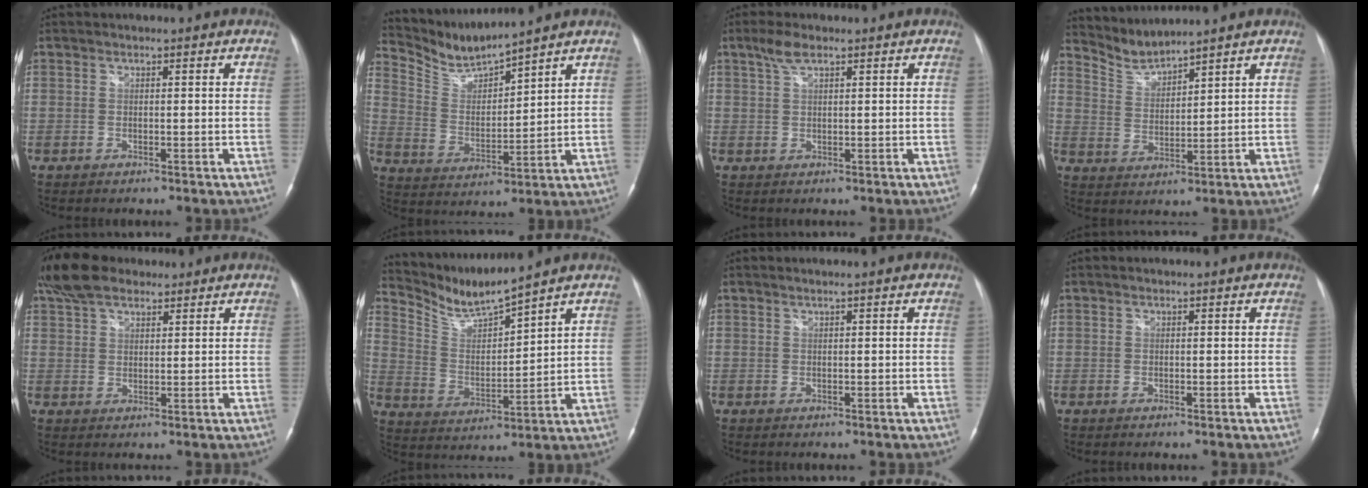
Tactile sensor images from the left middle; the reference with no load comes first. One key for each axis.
{"total": 7.9, "fx": 7.8, "fy": -0.7, "fz": 1.2, "tx": -0.043, "ty": -0.003, "tz": 0.169}
{"total": 2.8, "fx": 1.8, "fy": 0.9, "fz": 1.9, "tx": -0.045, "ty": 0.011, "tz": 0.040}
{"total": 4.7, "fx": 4.7, "fy": -0.7, "fz": -0.4, "tx": -0.004, "ty": -0.005, "tz": 0.103}
{"total": 8.4, "fx": 6.4, "fy": 3.7, "fz": 3.9, "tx": -0.085, "ty": 0.033, "tz": 0.124}
{"total": 8.4, "fx": 8.1, "fy": -1.3, "fz": 1.8, "tx": -0.052, "ty": -0.008, "tz": 0.172}
{"total": 0.5, "fx": 0.4, "fy": -0.2, "fz": 0.3, "tx": -0.013, "ty": 0.002, "tz": 0.013}
{"total": 0.0}